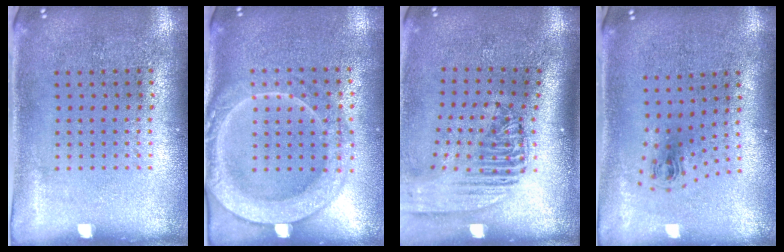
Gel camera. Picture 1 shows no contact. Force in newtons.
{"total": 2.3, "press": 2.1, "slide": 0.8}
{"total": 2.4, "press": 1.8, "slide": 1.5}
{"total": 0.9, "press": 0.4, "slide": 0.8}